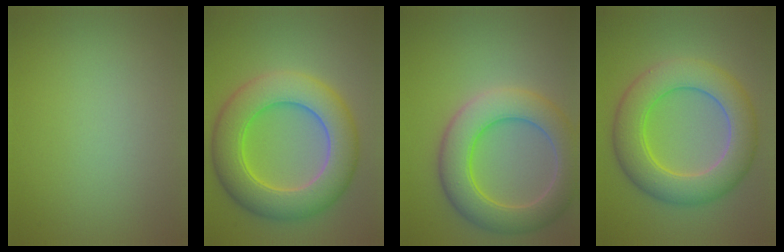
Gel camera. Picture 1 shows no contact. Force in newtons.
{"total": 9.3, "press": 9.3, "slide": 0.5}
{"total": 7.1, "press": 7.1, "slide": 0.5}
{"total": 8.0, "press": 8.0, "slide": 0.3}